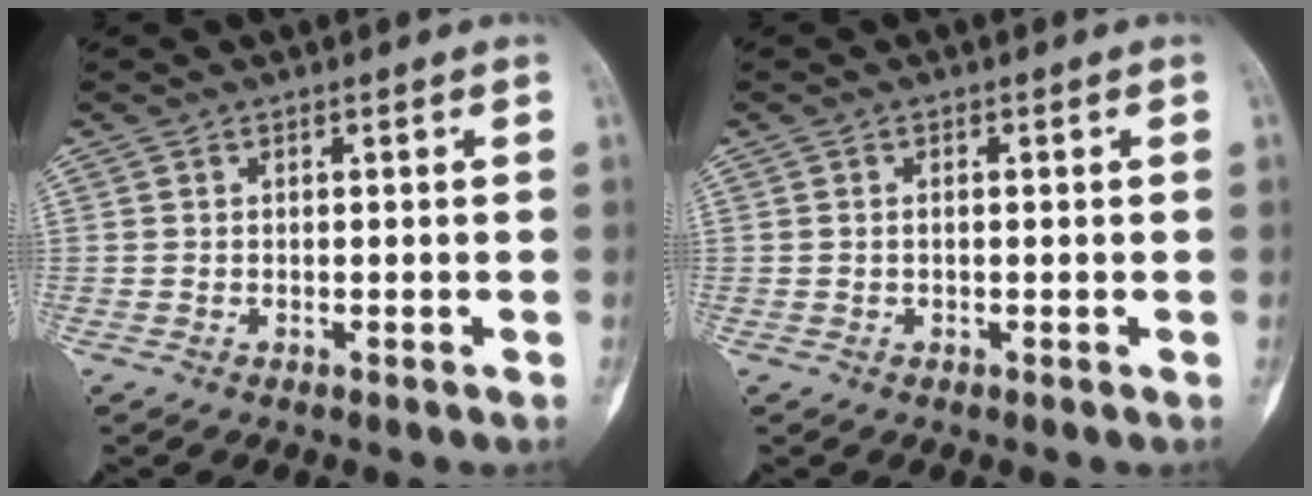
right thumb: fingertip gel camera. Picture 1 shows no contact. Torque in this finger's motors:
{"motor_torque": [-0.04, 0.06, 0.14, 0.10, -0.01]}